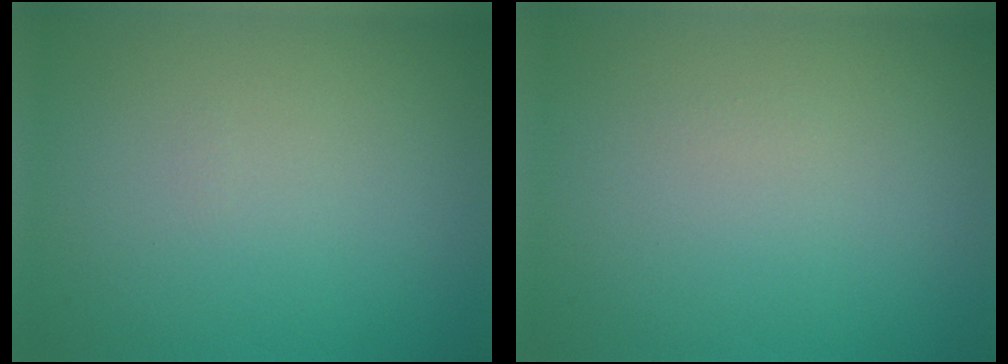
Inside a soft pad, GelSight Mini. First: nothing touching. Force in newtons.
{"total": 0.0}